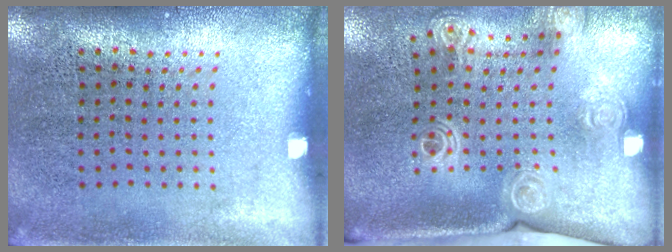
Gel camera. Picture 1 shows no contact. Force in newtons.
{"total": 2.1, "press": 1.6, "slide": 1.3}